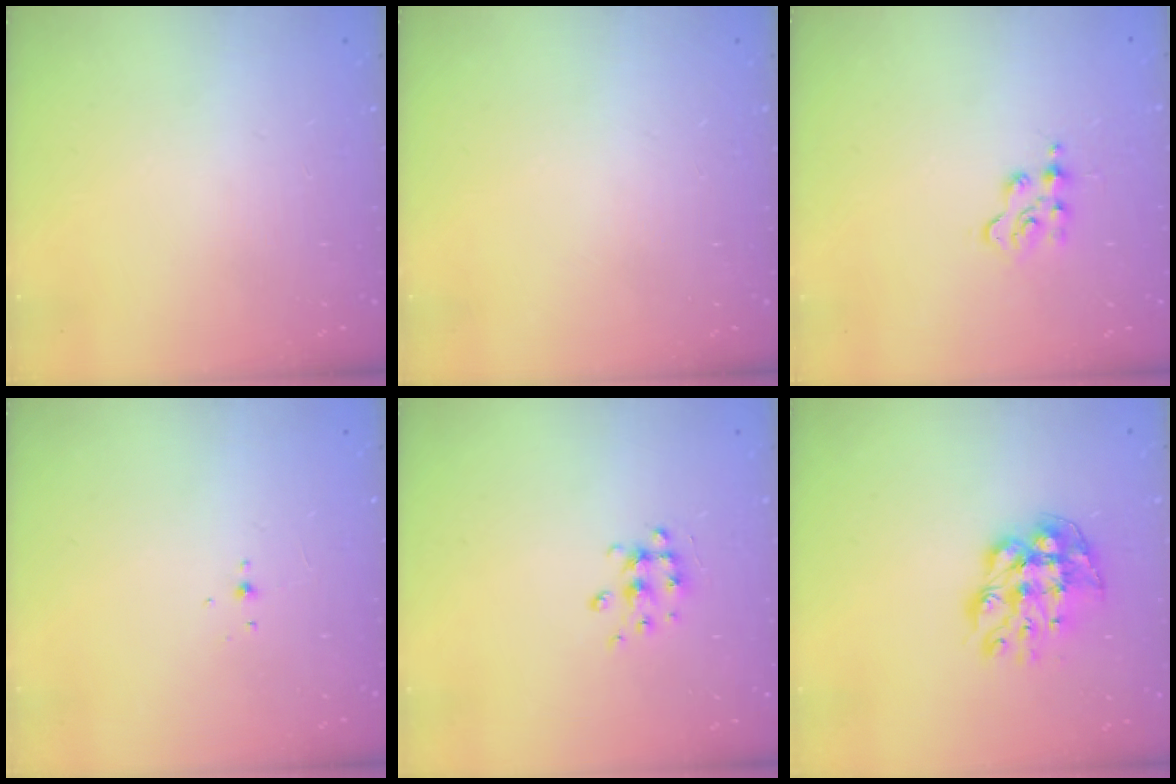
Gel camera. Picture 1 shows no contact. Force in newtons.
{"total": 0.0}
{"total": 2.6, "press": 2.6, "slide": 0.4}
{"total": 3.2, "press": 3.1, "slide": 0.8}
{"total": 7.0, "press": 7.0, "slide": 0.6}
{"total": 10.5, "press": 10.5, "slide": 0.8}